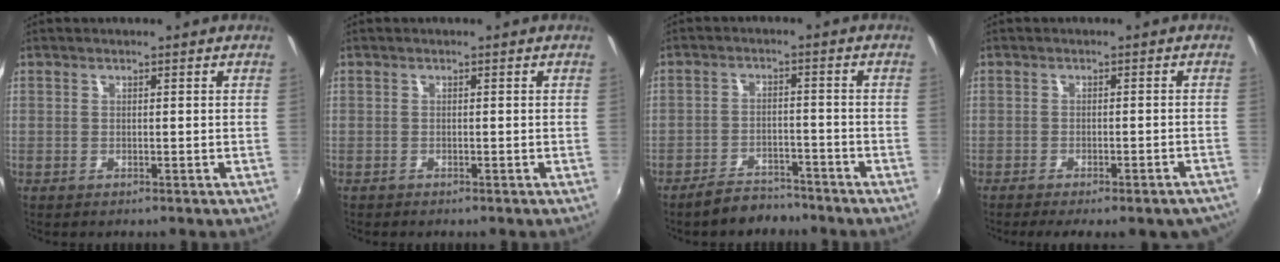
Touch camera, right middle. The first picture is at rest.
{"total": 0.7, "force": [-0.6, 0.3, 0.1], "torque": [-0.005, -0.003, -0.011]}
{"total": 6.2, "force": [-5.5, 2.2, 1.7], "torque": [-0.050, 0.008, -0.082]}
{"total": 10.5, "force": [-8.9, 1.8, 5.3], "torque": [-0.090, -0.024, -0.108]}